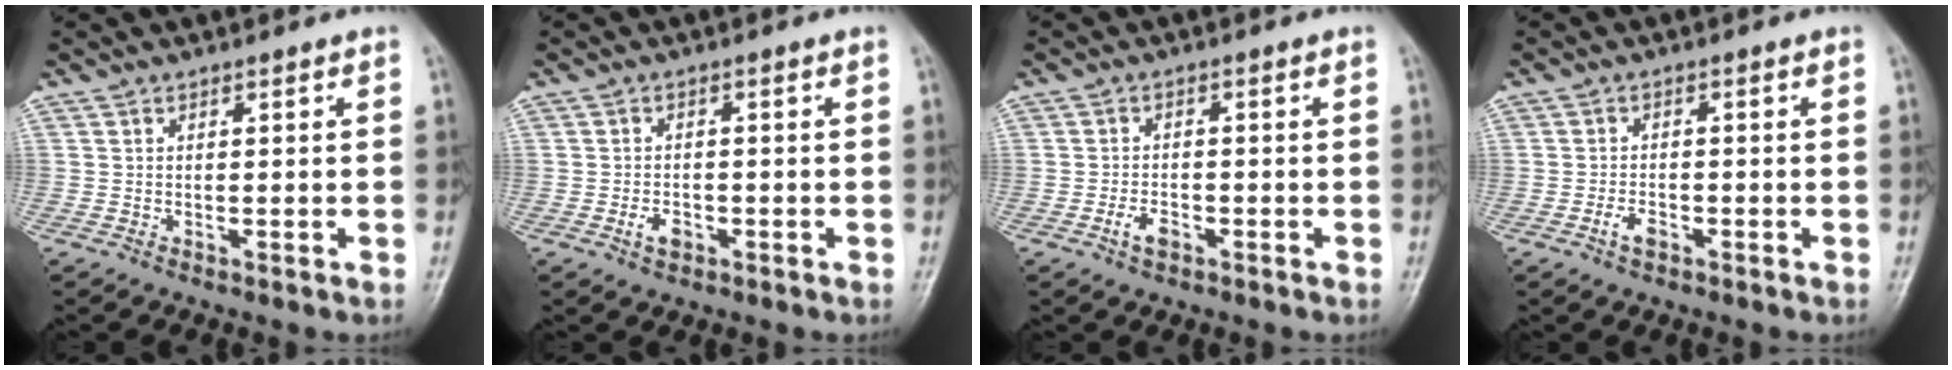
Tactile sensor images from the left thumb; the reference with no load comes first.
{"total": 2.6, "force": [-1.1, 1.7, 1.6], "torque": [-0.028, 0.007, -0.018]}
{"total": 2.9, "force": [-1.5, 1.6, 1.8], "torque": [-0.036, 0.011, -0.026]}
{"total": 2.5, "force": [-1.3, 1.4, 1.6], "torque": [-0.032, 0.010, -0.024]}